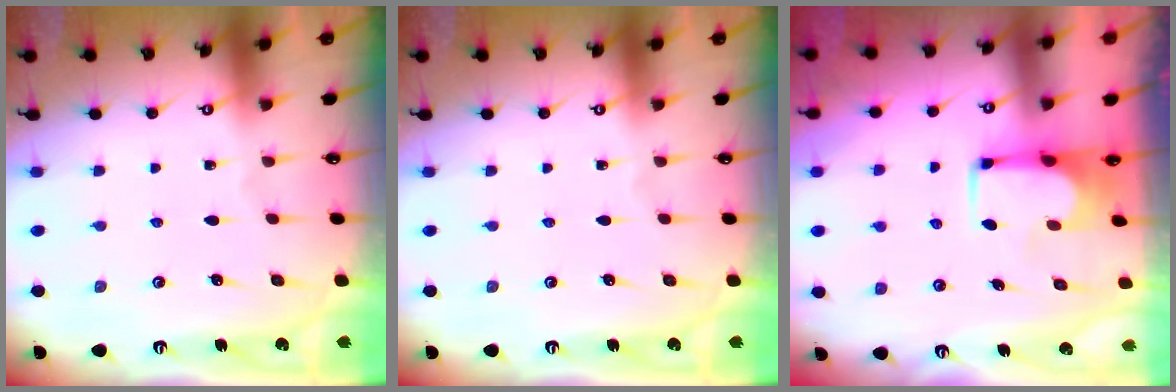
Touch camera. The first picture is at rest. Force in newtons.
{"total": 0.0}
{"total": 1.5, "press": 1.5, "slide": 0.1}